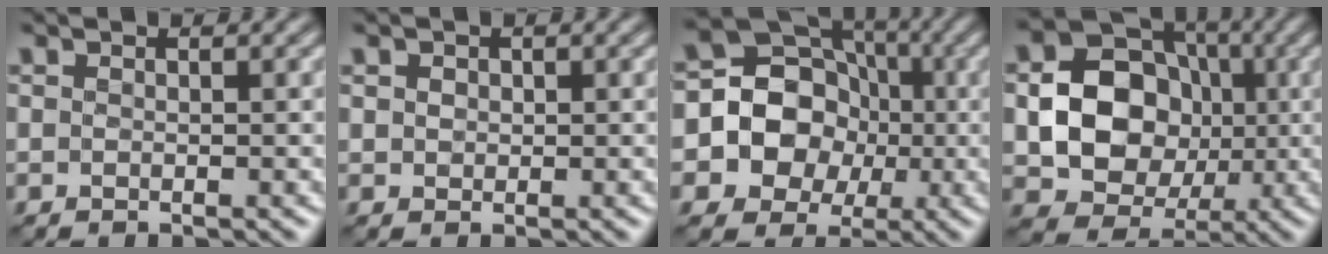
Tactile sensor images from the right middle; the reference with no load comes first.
{"total": 1.6, "force": [0.8, 1.2, 0.7], "torque": [-0.019, 0.008, 0.016]}
{"total": 11.4, "force": [-1.3, 10.4, 4.6], "torque": [-0.089, 0.030, -0.041]}
{"total": 9.9, "force": [-0.5, 8.3, 5.3], "torque": [-0.071, 0.000, -0.017]}